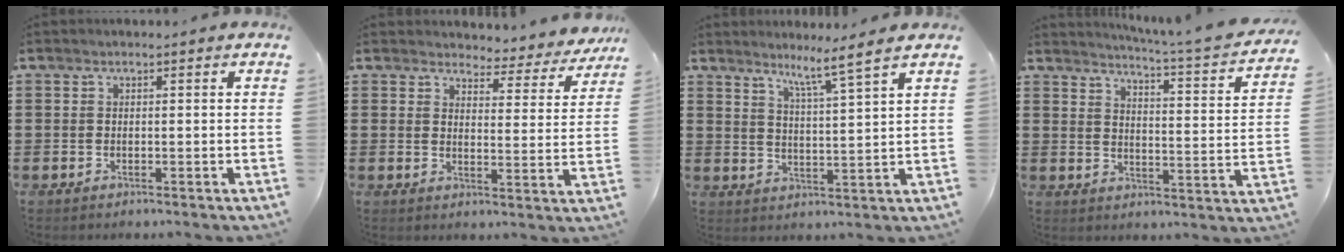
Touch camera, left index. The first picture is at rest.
{"total": 4.1, "force": [4.0, 0.7, 0.7], "torque": [-0.029, -0.028, 0.065]}
{"total": 5.2, "force": [4.1, -1.4, 2.7], "torque": [-0.059, -0.029, 0.064]}
{"total": 4.2, "force": [3.7, -0.9, 1.7], "torque": [-0.045, -0.039, 0.053]}